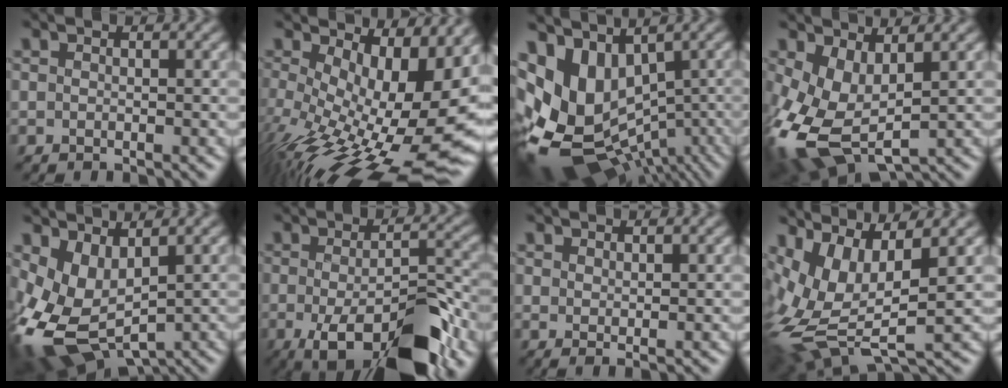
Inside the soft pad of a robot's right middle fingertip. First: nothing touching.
{"total": 16.8, "force": [-2.1, 6.7, 15.2], "torque": [-0.232, -0.025, -0.003]}
{"total": 11.5, "force": [-1.0, 8.4, 7.7], "torque": [-0.156, -0.012, 0.024]}
{"total": 7.9, "force": [-1.7, 4.5, 6.3], "torque": [-0.164, -0.012, -0.014]}
{"total": 6.5, "force": [-0.9, 3.9, 5.1], "torque": [-0.128, 0.002, -0.009]}
{"total": 10.4, "force": [-4.8, 3.2, 8.6], "torque": [-0.148, -0.006, -0.068]}
{"total": 0.8, "force": [0.6, -0.1, 0.4], "torque": [-0.009, 0.008, 0.018]}
{"total": 9.1, "force": [1.0, 3.9, 8.1], "torque": [-0.201, -0.003, 0.041]}